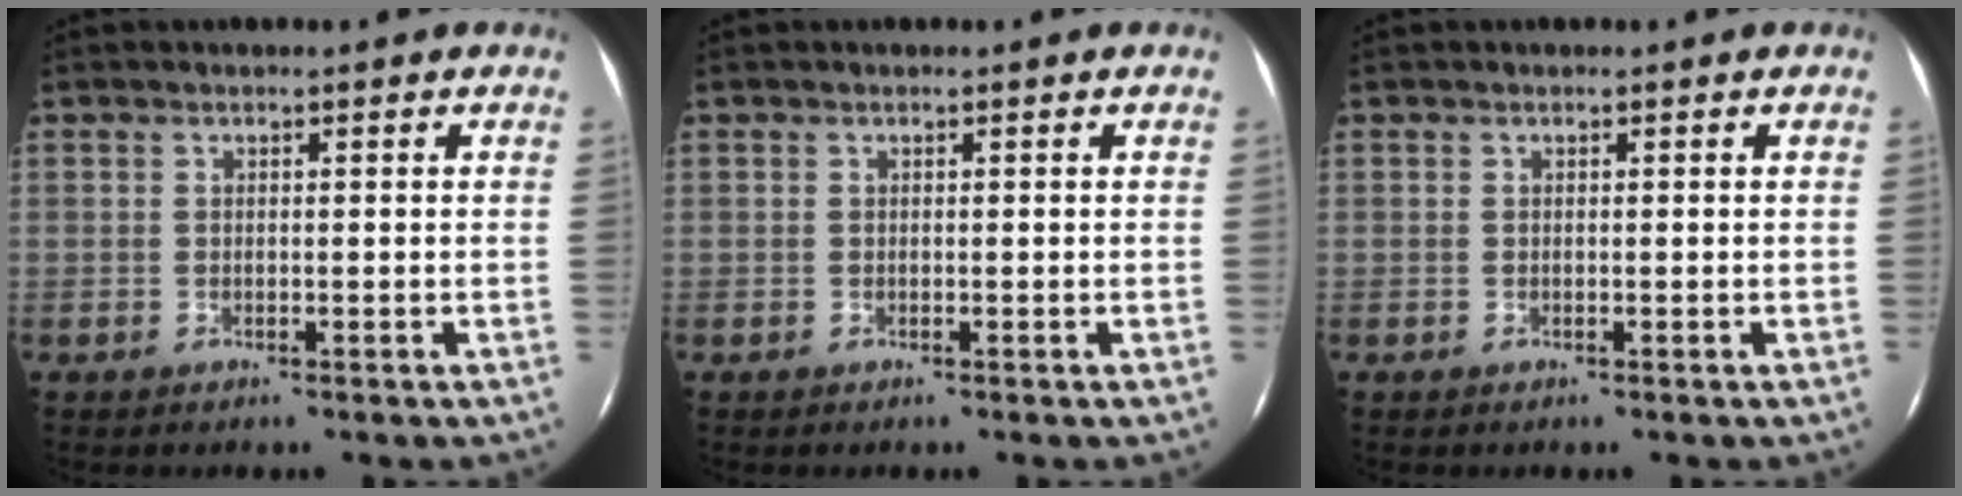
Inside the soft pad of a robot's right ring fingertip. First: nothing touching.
{"total": 0.0}
{"total": 0.0}